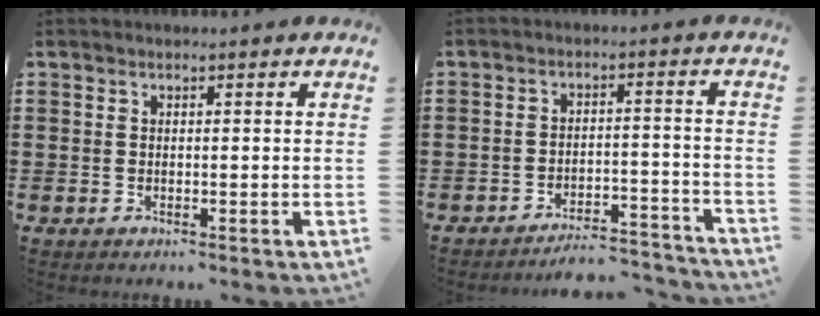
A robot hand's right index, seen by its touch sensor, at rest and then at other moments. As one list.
[{"total": 4.8, "force": [-4.6, 0.3, 1.2], "torque": [-0.024, -0.001, -0.092]}]